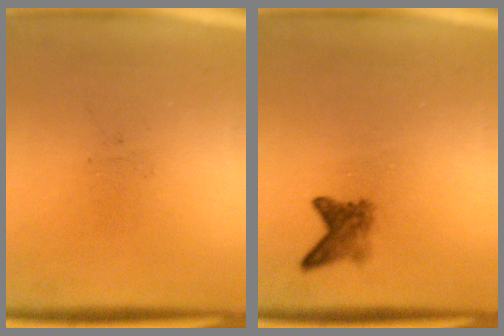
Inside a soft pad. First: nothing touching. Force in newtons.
{"total": 2.3}